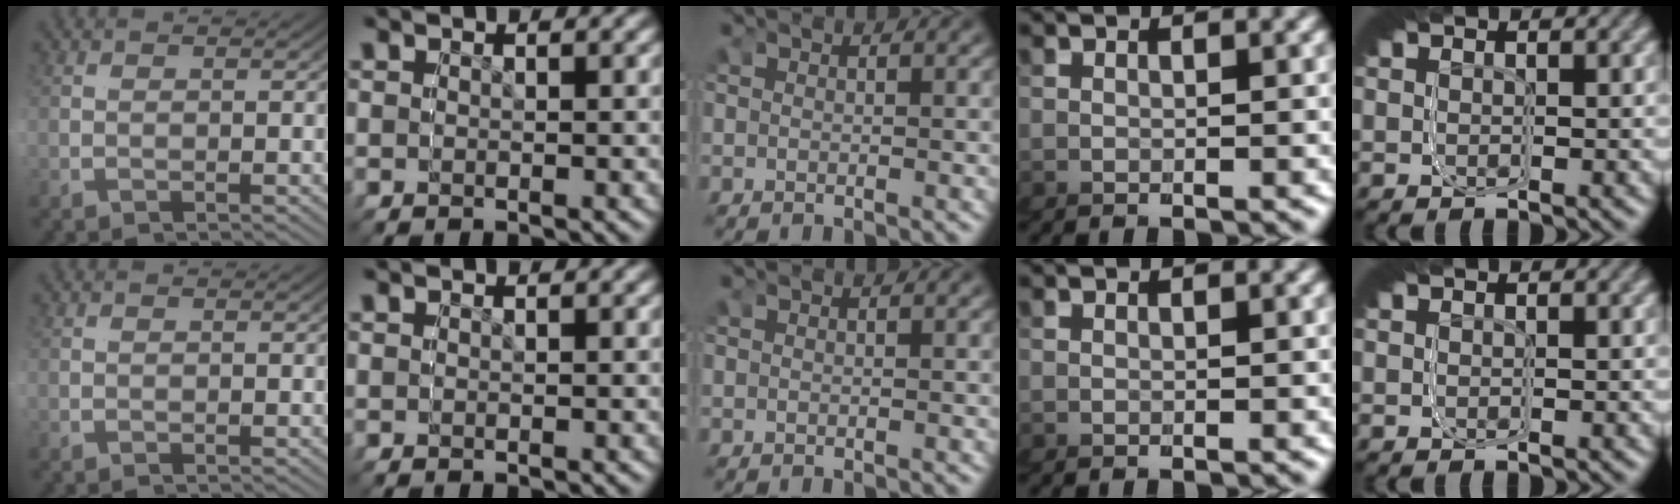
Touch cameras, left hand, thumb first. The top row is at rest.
{}